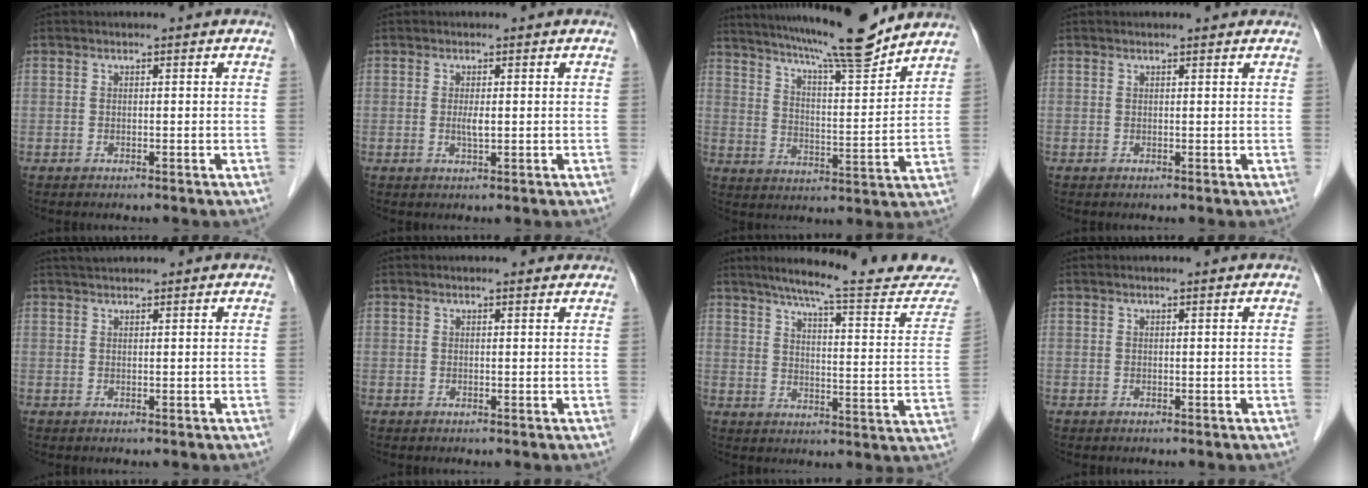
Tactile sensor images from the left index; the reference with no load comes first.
{"total": 1.6, "force": [0.1, 0.3, 1.6], "torque": [-0.035, -0.003, 0.002]}
{"total": 16.3, "force": [14.3, 0.3, 7.9], "torque": [-0.133, 0.000, 0.216]}
{"total": 1.9, "force": [1.7, 0.3, 0.8], "torque": [-0.015, 0.010, 0.020]}
{"total": 3.0, "force": [2.9, 0.1, 1.0], "torque": [-0.014, 0.029, 0.051]}
{"total": 2.8, "force": [2.6, 0.6, 0.8], "torque": [-0.016, 0.008, 0.026]}
{"total": 21.6, "force": [19.5, 1.0, 9.3], "torque": [-0.120, -0.057, 0.242]}
{"total": 1.1, "force": [1.0, -0.2, 0.3], "torque": [-0.012, 0.003, 0.017]}